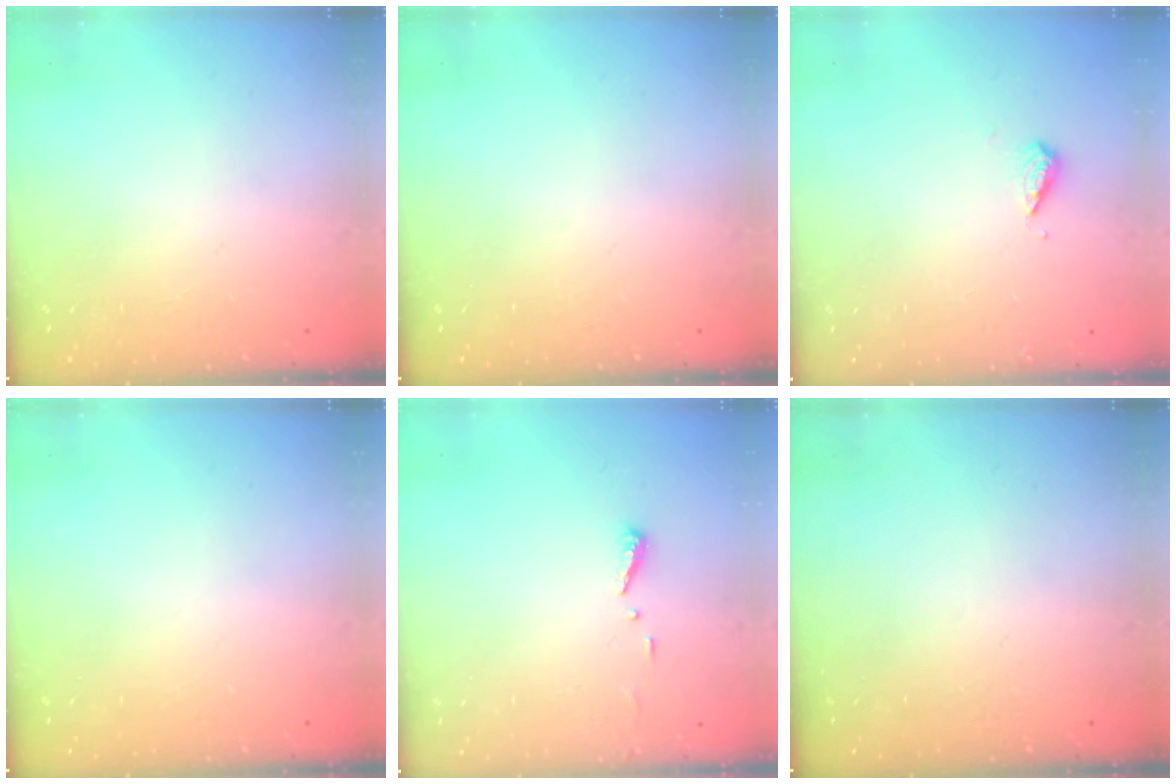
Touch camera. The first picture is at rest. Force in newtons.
{"total": 0.0}
{"total": 5.8, "press": 5.6, "slide": 1.3}
{"total": 0.0}
{"total": 3.7, "press": 3.7, "slide": 0.2}
{"total": 0.0}